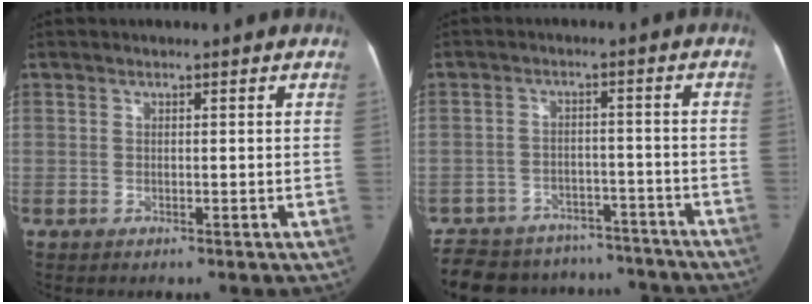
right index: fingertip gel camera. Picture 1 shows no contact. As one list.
[{"total": 16.9, "force": [-15.0, 6.9, 3.7], "torque": [-0.090, 0.021, -0.194]}]